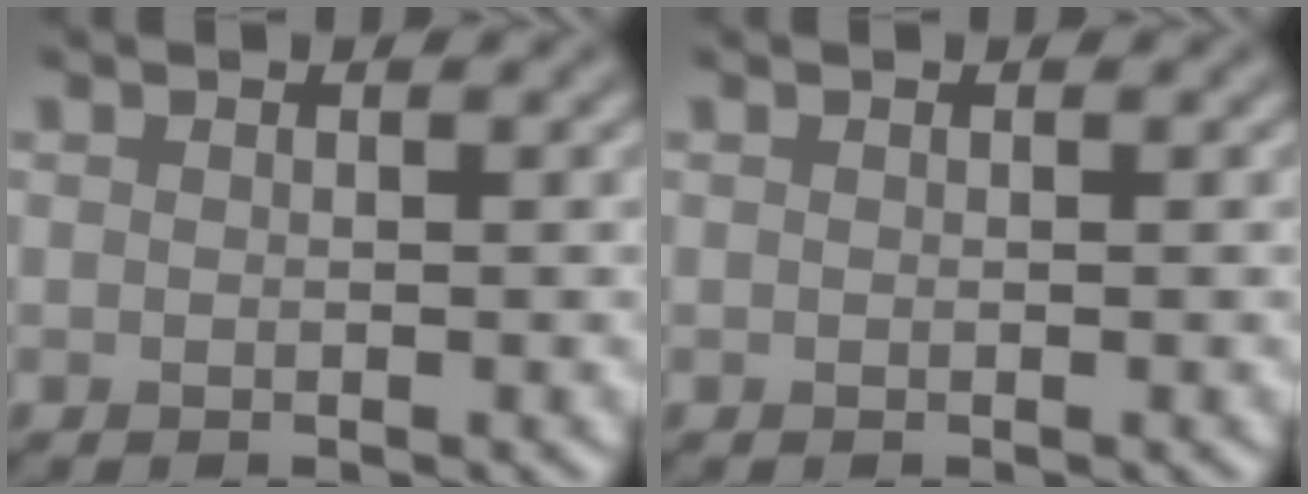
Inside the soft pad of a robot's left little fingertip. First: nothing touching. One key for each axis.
{"total": 0.0}